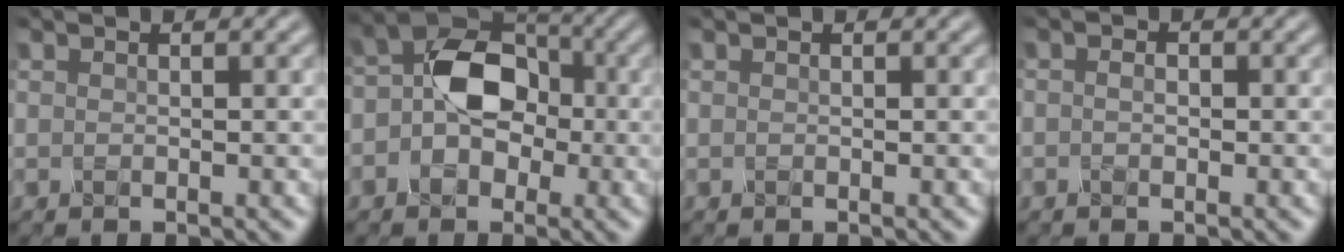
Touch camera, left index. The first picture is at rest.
{"total": 6.6, "force": [-0.6, 4.6, 4.6], "torque": [-0.070, 0.013, -0.020]}
{"total": 0.0}
{"total": 0.9, "force": [-0.2, 0.5, 0.7], "torque": [-0.013, -0.001, -0.004]}